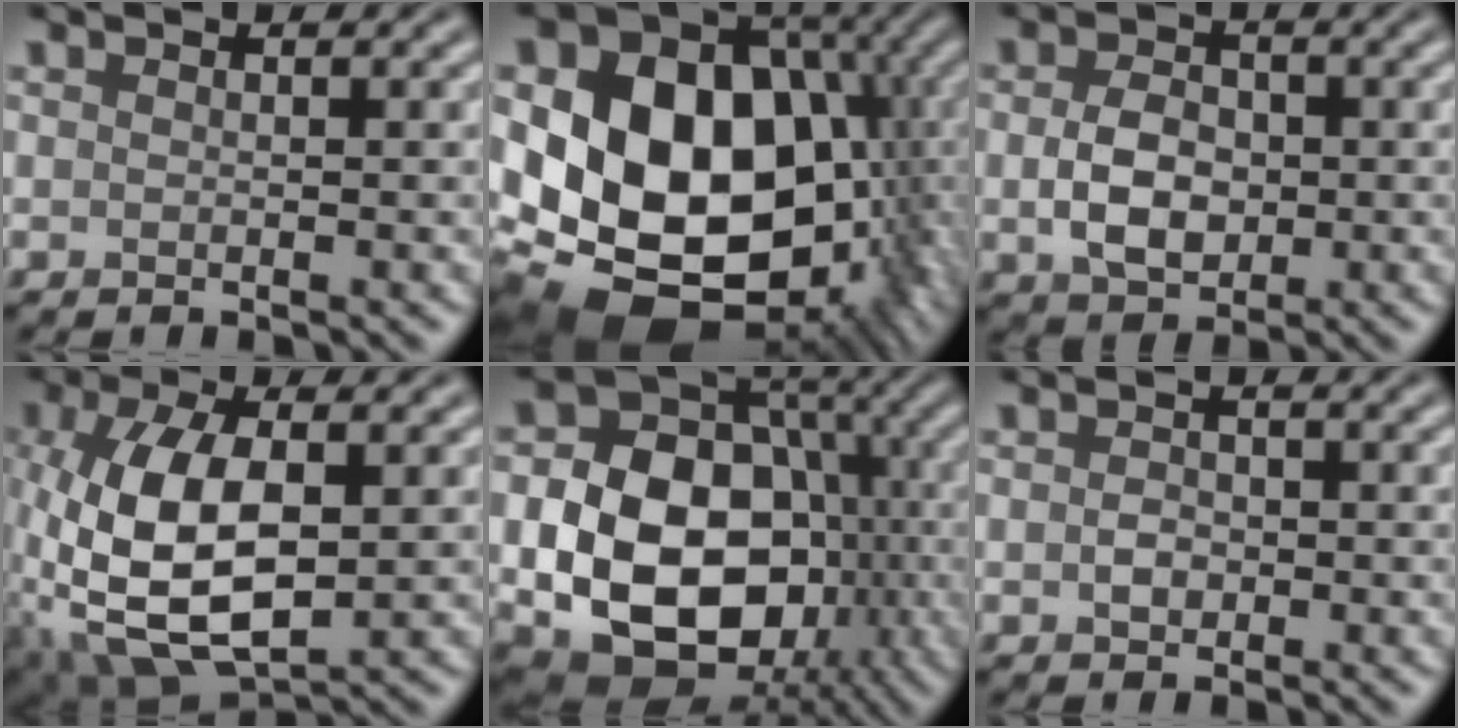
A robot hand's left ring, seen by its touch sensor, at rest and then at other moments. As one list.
[{"total": 20.9, "force": [-1.7, 16.9, 12.2], "torque": [-0.188, -0.019, -0.027]}, {"total": 4.3, "force": [-0.3, 3.1, 3.0], "torque": [-0.058, -0.002, -0.009]}, {"total": 10.3, "force": [-1.1, 5.1, 8.9], "torque": [-0.198, -0.003, -0.021]}, {"total": 15.4, "force": [-2.9, 11.7, 9.5], "torque": [-0.153, -0.027, -0.050]}, {"total": 1.4, "force": [-0.2, 1.1, 0.8], "torque": [-0.016, -0.002, -0.008]}]